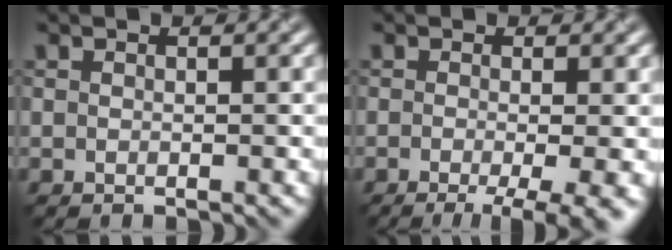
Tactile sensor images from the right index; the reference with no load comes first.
{"total": 6.5, "force": [-2.9, 2.1, 5.5], "torque": [-0.063, -0.003, -0.029]}